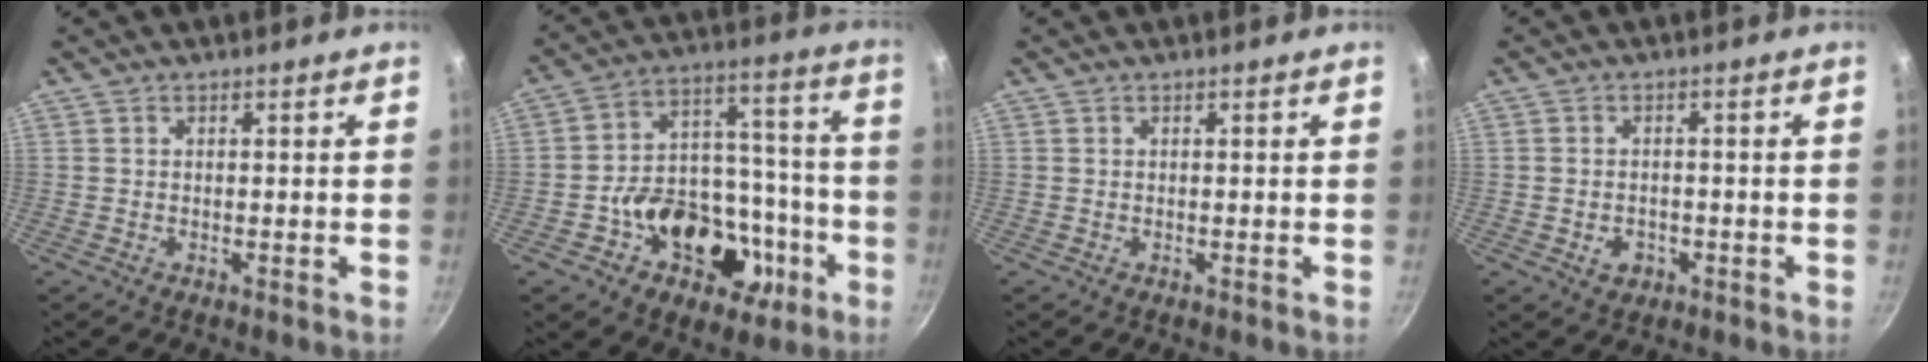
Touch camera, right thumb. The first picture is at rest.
{"total": 21.0, "force": [-8.0, 14.9, 12.4], "torque": [-0.161, 0.065, -0.108]}
{"total": 0.0}
{"total": 3.3, "force": [-1.2, 2.6, 1.6], "torque": [-0.017, 0.012, -0.013]}